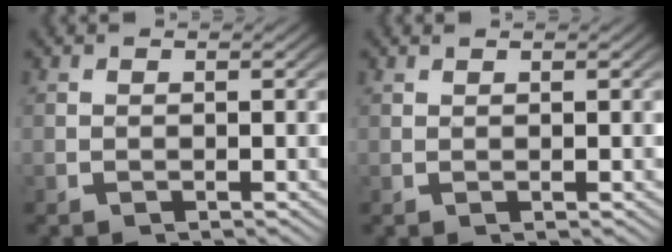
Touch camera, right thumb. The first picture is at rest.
{"total": 0.7, "force": [0.5, -0.2, 0.5], "torque": [-0.011, -0.001, 0.012]}